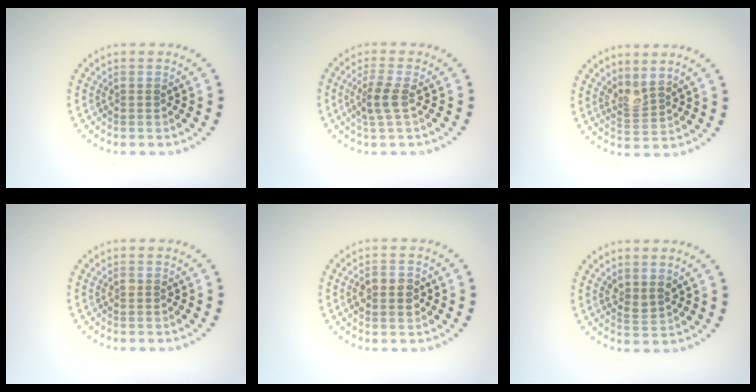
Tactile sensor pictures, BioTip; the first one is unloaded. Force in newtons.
{"total": 2.2, "press": 2.0, "slide": 1.0}
{"total": 2.1, "press": 1.6, "slide": 1.3}
{"total": 0.5, "press": 0.5, "slide": 0.1}
{"total": 3.0, "press": 3.0, "slide": 0.1}
{"total": 1.6, "press": 1.4, "slide": 0.8}